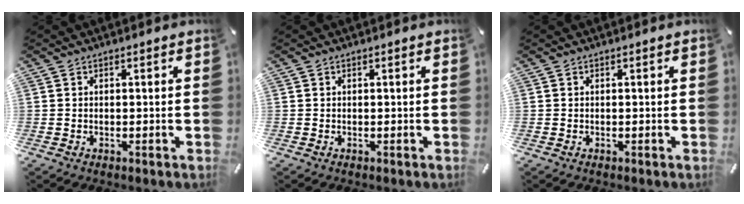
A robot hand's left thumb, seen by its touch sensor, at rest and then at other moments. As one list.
[{"total": 0.0}, {"total": 0.0}]